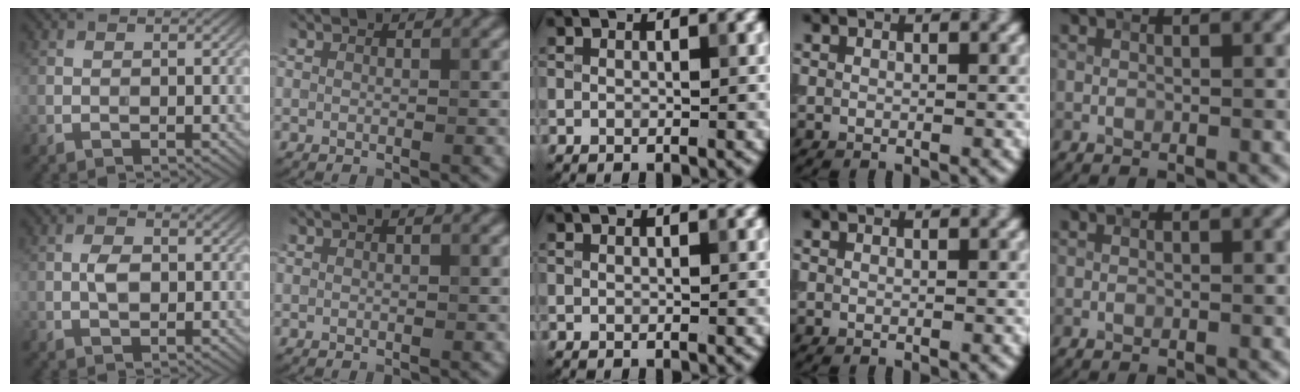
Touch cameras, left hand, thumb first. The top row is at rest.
{"thumb": {"total": 2.6, "force": [-0.1, 1.5, 2.2], "torque": [-0.044, 0.003, -0.004]}}